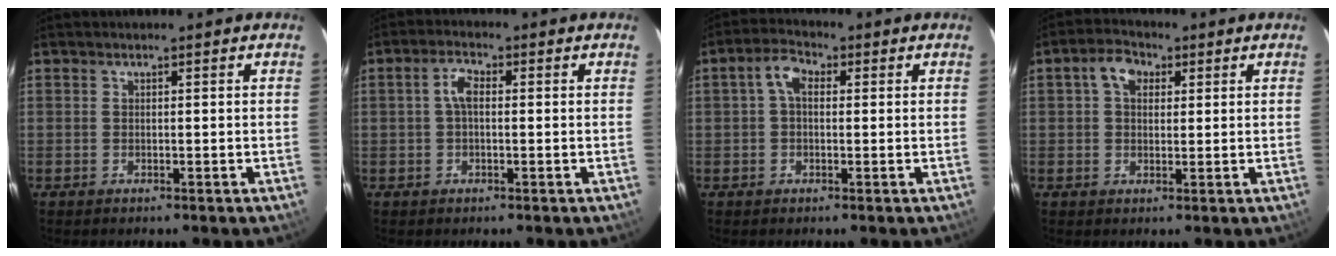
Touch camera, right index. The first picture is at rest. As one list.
[{"total": 3.1, "force": [0.1, 1.6, 2.7], "torque": [-0.056, 0.011, 0.003]}, {"total": 4.0, "force": [0.5, 2.6, 3.0], "torque": [-0.058, 0.018, 0.009]}, {"total": 4.7, "force": [1.5, 3.5, 2.9], "torque": [-0.051, 0.020, 0.026]}]